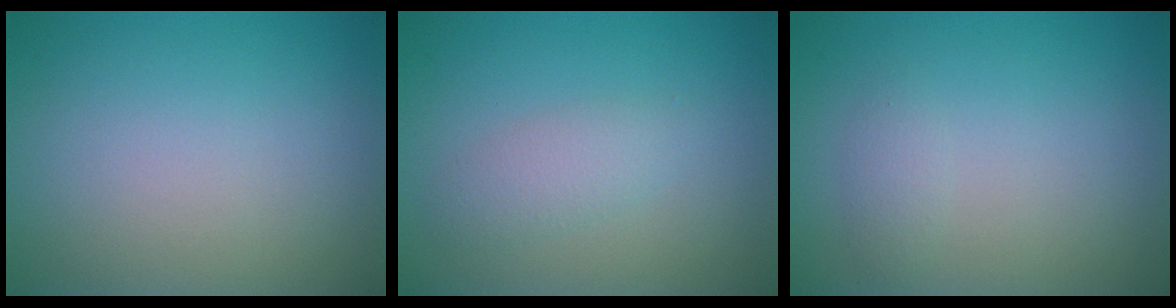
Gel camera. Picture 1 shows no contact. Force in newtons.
{"total": 2.0, "press": 2.0, "slide": 0.2}
{"total": 1.0, "press": 1.0, "slide": 0.0}